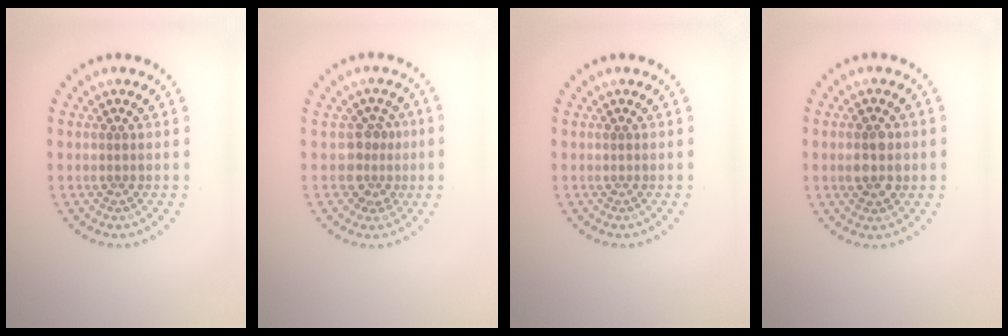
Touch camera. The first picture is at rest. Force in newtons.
{"total": 2.5, "press": 1.9, "slide": 1.7}
{"total": 0.0}
{"total": 2.9, "press": 2.9, "slide": 0.1}